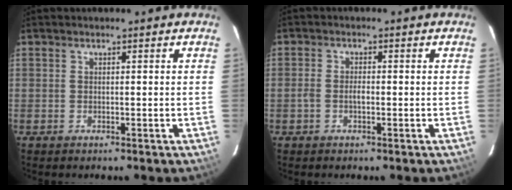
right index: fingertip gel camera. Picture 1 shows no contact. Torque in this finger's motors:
{"motor_torque": [0.38, -0.16, 0.28, 0.06]}